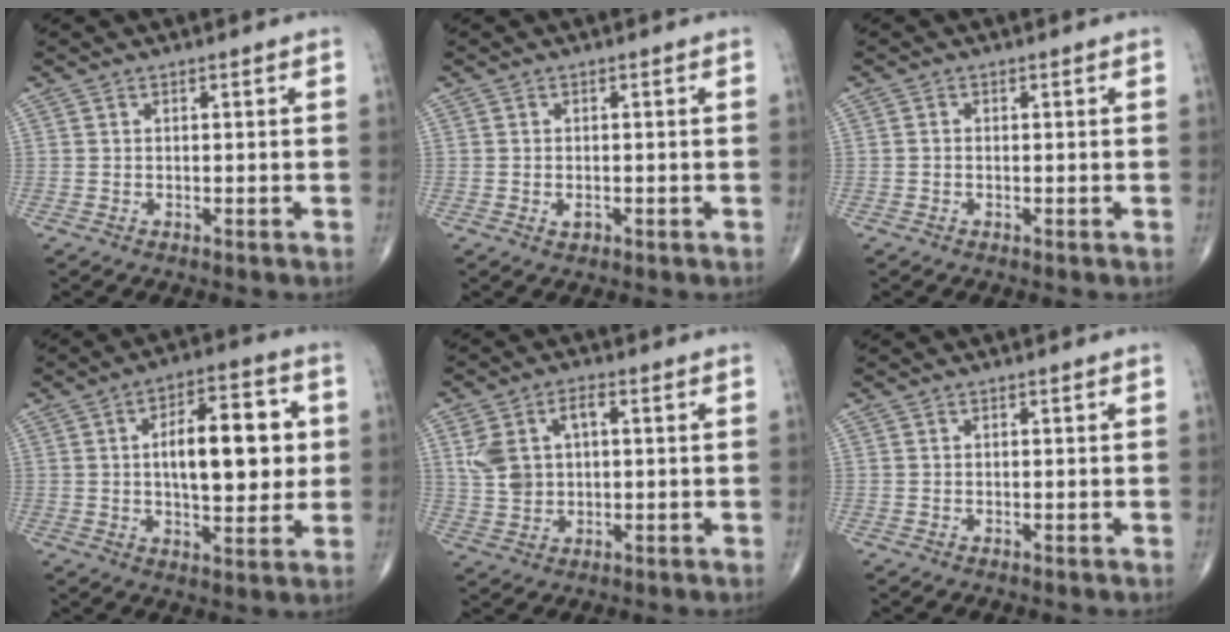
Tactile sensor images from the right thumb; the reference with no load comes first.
{"total": 1.4, "force": [-0.4, 0.9, 0.9], "torque": [-0.013, 0.000, -0.006]}
{"total": 0.6, "force": [-0.1, 0.5, 0.3], "torque": [-0.003, 0.001, -0.007]}
{"total": 15.8, "force": [1.8, 7.0, 14.1], "torque": [-0.177, 0.006, 0.024]}
{"total": 8.1, "force": [1.6, 5.2, 5.9], "torque": [-0.113, 0.016, 0.035]}
{"total": 0.0}